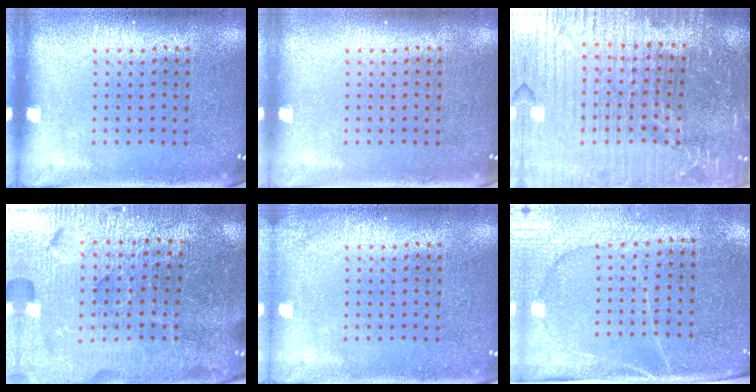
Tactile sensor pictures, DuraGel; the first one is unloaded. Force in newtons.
{"total": 0.0}
{"total": 6.9, "press": 6.0, "slide": 3.4}
{"total": 4.8, "press": 4.6, "slide": 1.3}
{"total": 0.9, "press": 0.9, "slide": 0.1}
{"total": 3.0, "press": 2.8, "slide": 1.3}